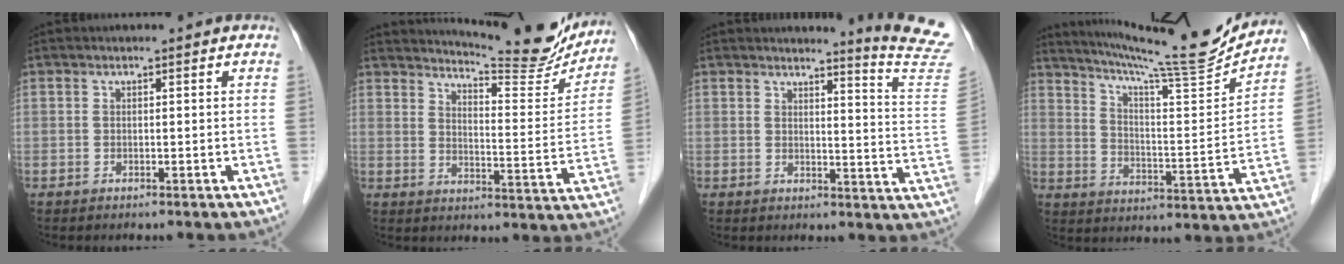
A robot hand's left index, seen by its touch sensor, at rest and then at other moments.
{"total": 16.9, "force": [16.1, 1.3, 5.1], "torque": [-0.076, -0.064, 0.199]}
{"total": 11.1, "force": [10.7, -2.4, 1.7], "torque": [-0.024, -0.115, 0.105]}
{"total": 19.1, "force": [17.7, -0.6, 7.2], "torque": [-0.122, -0.048, 0.256]}